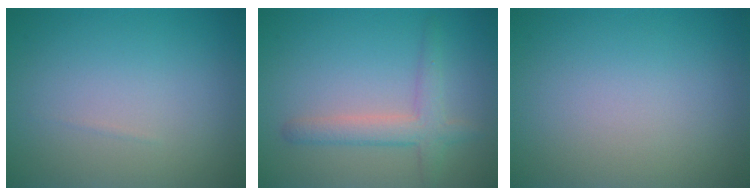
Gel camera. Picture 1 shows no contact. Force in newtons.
{"total": 3.0, "press": 3.0, "slide": 0.1}
{"total": 0.0}